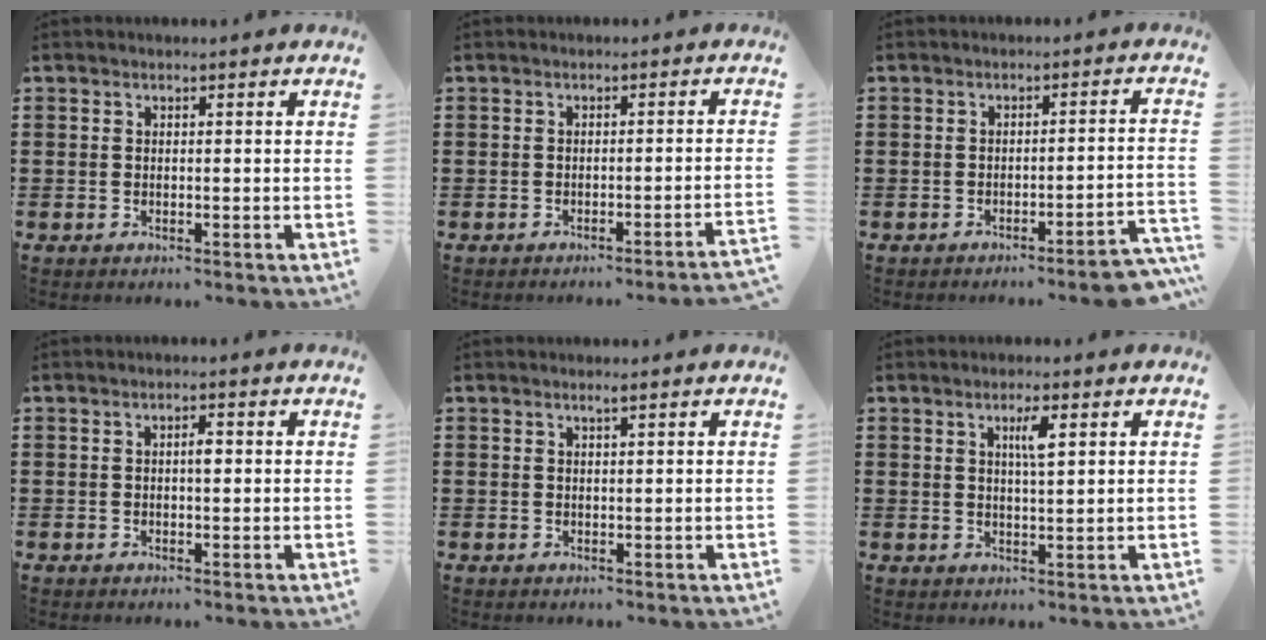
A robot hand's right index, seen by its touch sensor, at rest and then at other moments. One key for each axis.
{"total": 1.7, "fx": -1.4, "fy": -0.5, "fz": 0.8, "tx": -0.013, "ty": -0.002, "tz": -0.028}
{"total": 3.6, "fx": -3.2, "fy": 0.0, "fz": 1.7, "tx": -0.029, "ty": -0.008, "tz": -0.062}
{"total": 1.7, "fx": 0.1, "fy": 0.5, "fz": 1.6, "tx": -0.030, "ty": 0.003, "tz": -0.001}
{"total": 0.8, "fx": 0.5, "fy": 0.0, "fz": 0.6, "tx": -0.012, "ty": -0.001, "tz": 0.009}
{"total": 3.2, "fx": 1.3, "fy": 0.6, "fz": 2.9, "tx": -0.052, "ty": 0.002, "tz": 0.017}